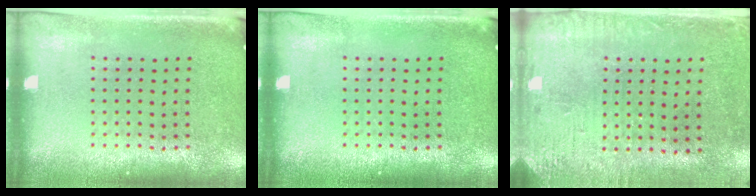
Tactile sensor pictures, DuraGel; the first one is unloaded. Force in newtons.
{"total": 0.0}
{"total": 3.2, "press": 2.6, "slide": 1.8}